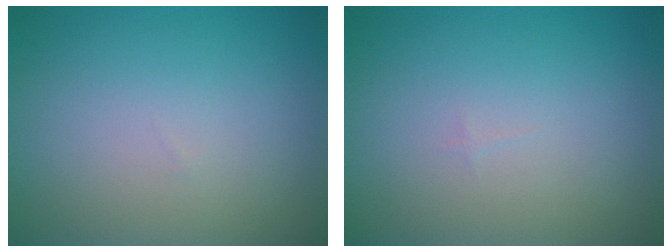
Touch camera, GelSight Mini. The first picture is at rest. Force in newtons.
{"total": 0.0}